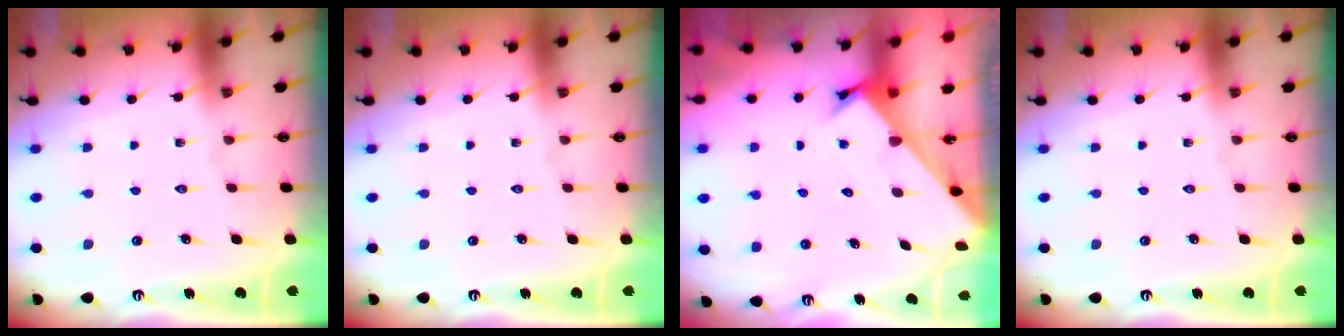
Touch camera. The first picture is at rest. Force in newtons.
{"total": 0.0}
{"total": 2.3, "press": 2.3, "slide": 0.2}
{"total": 0.0}